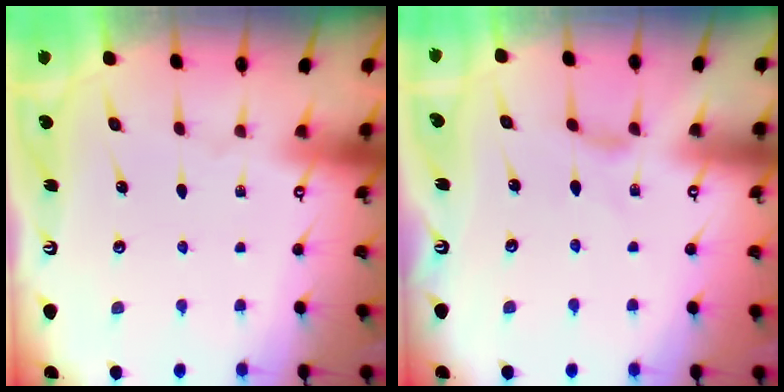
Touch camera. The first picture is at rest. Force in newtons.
{"total": 0.7, "press": 0.6, "slide": 0.3}